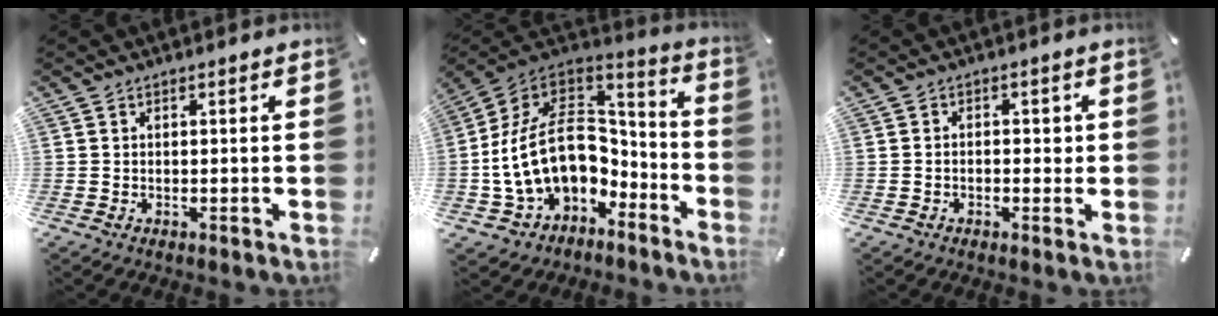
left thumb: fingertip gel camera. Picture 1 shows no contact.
{"total": 19.3, "force": [-2.4, 14.6, 12.4], "torque": [-0.245, -0.001, -0.027]}
{"total": 2.3, "force": [-0.8, 1.7, 1.2], "torque": [-0.024, 0.010, -0.019]}